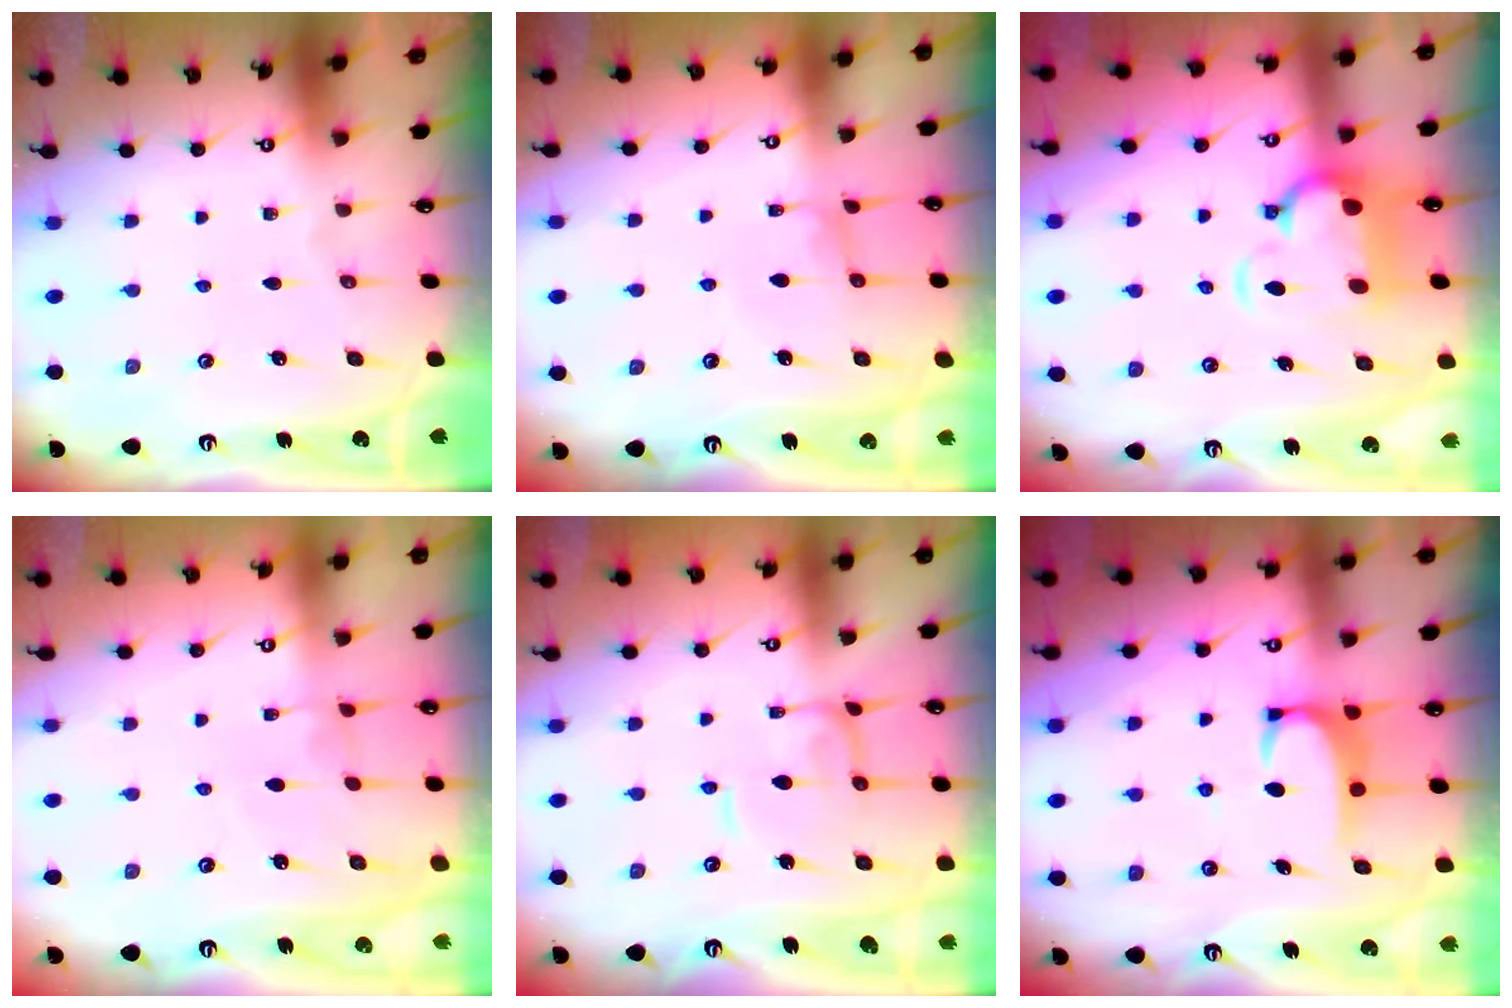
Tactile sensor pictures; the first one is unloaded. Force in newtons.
{"total": 0.6, "press": 0.1, "slide": 0.5}
{"total": 4.3, "press": 4.0, "slide": 1.5}
{"total": 2.5, "press": 2.4, "slide": 0.5}
{"total": 0.0}
{"total": 3.5, "press": 3.4, "slide": 0.7}